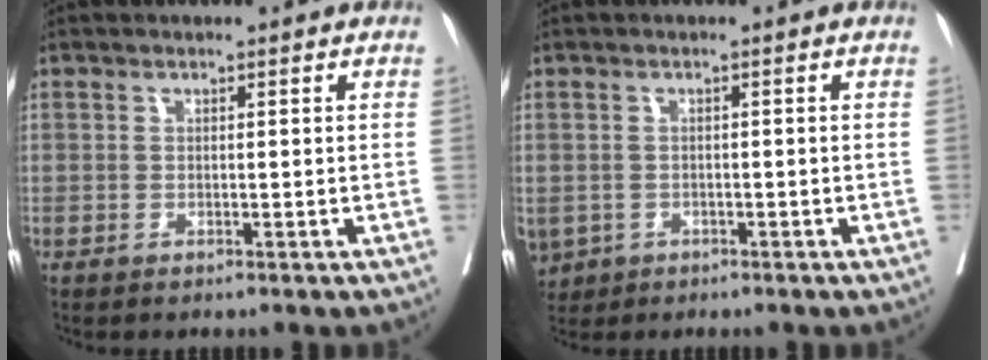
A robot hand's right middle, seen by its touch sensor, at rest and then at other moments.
{"total": 5.7, "force": [-2.7, 4.7, 1.6], "torque": [-0.041, -0.001, -0.037]}